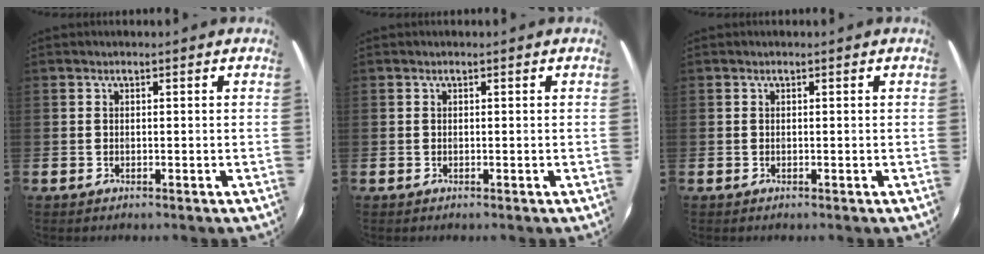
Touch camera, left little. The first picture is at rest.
{"total": 0.0}
{"total": 0.0}